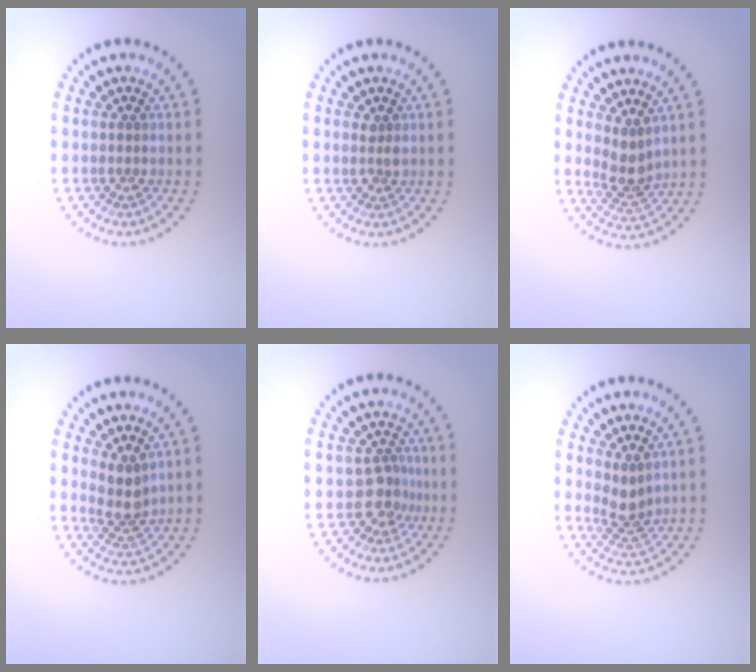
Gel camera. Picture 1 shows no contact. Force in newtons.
{"total": 0.7, "press": 0.7, "slide": 0.2}
{"total": 2.6, "press": 2.0, "slide": 1.7}
{"total": 2.5, "press": 2.0, "slide": 1.5}
{"total": 2.3, "press": 1.7, "slide": 1.5}
{"total": 2.2, "press": 1.7, "slide": 1.4}